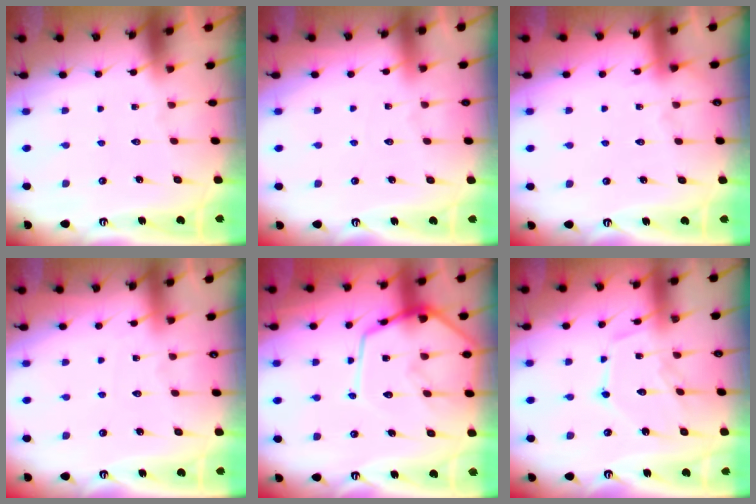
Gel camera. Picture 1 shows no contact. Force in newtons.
{"total": 2.6, "press": 2.6, "slide": 0.3}
{"total": 2.9, "press": 2.9, "slide": 0.4}
{"total": 2.1, "press": 2.1, "slide": 0.2}
{"total": 15.0, "press": 15.0, "slide": 1.3}
{"total": 12.8, "press": 12.7, "slide": 1.0}